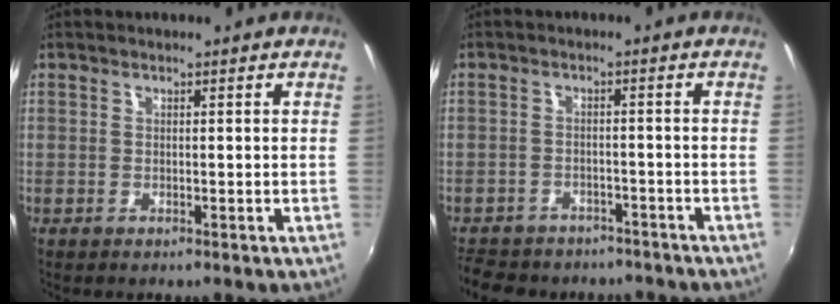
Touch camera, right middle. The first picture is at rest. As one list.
[{"total": 13.5, "force": [-10.9, 6.3, 4.8], "torque": [-0.123, -0.006, -0.153]}]